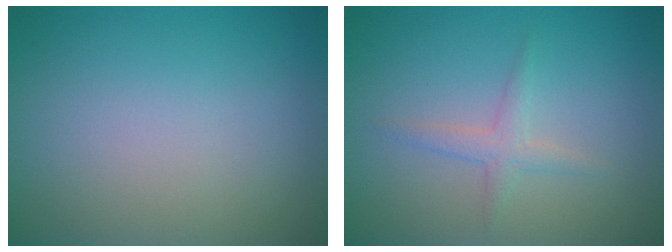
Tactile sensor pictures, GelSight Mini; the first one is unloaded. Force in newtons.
{"total": 1.5, "press": 1.5, "slide": 0.1}